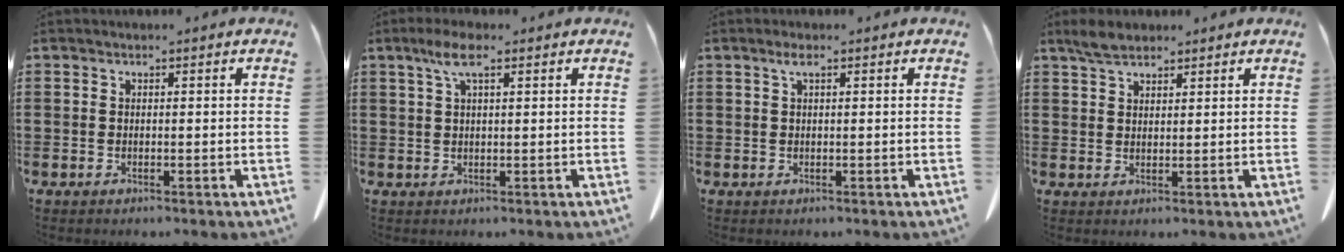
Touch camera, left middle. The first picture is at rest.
{"total": 4.5, "force": [2.2, 1.1, 3.7], "torque": [-0.079, 0.007, 0.038]}
{"total": 1.6, "force": [0.7, 0.3, 1.5], "torque": [-0.031, 0.003, 0.011]}
{"total": 3.2, "force": [2.6, 1.2, 1.6], "torque": [-0.037, 0.005, 0.050]}